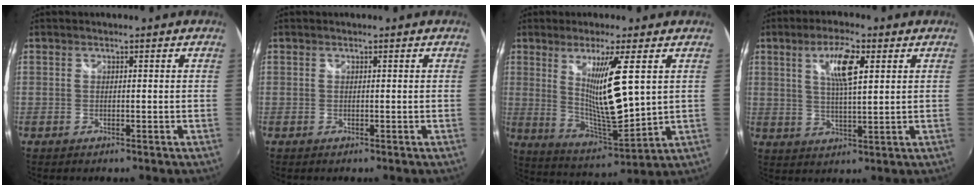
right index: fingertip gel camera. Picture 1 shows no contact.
{"total": 0.0}
{"total": 12.3, "force": [3.4, 0.9, 11.8], "torque": [-0.200, -0.029, 0.072]}
{"total": 7.4, "force": [2.8, 1.9, 6.5], "torque": [-0.117, 0.004, 0.053]}